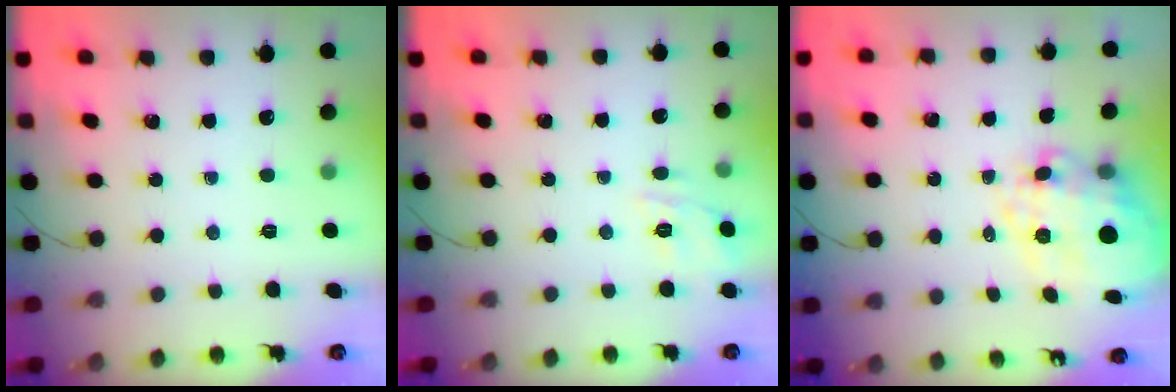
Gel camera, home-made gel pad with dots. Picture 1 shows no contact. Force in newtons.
{"total": 9.8, "press": 9.6, "slide": 1.7}
{"total": 14.0, "press": 13.8, "slide": 2.7}